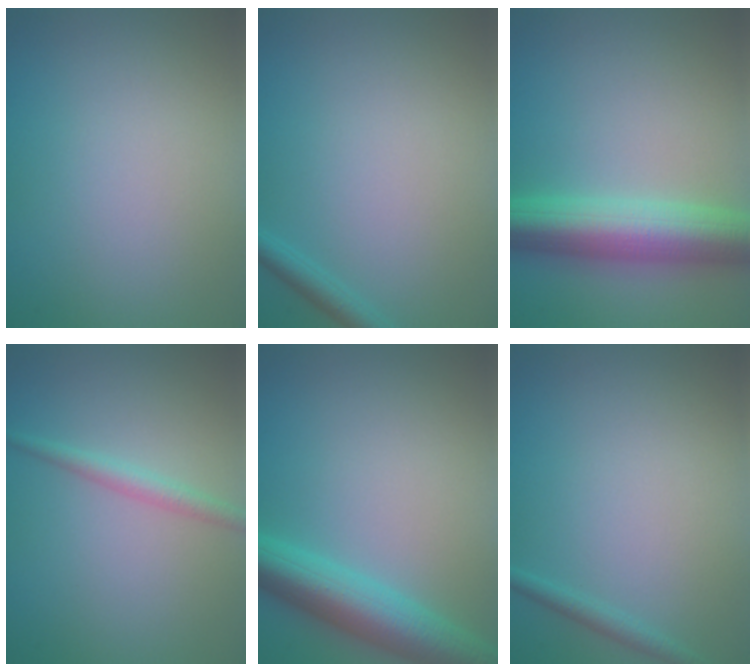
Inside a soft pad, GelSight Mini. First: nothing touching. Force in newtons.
{"total": 1.5, "press": 1.5, "slide": 0.2}
{"total": 8.0, "press": 8.0, "slide": 0.3}
{"total": 1.7, "press": 1.7, "slide": 0.0}
{"total": 6.5, "press": 6.5, "slide": 0.1}
{"total": 1.1, "press": 1.1, "slide": 0.0}